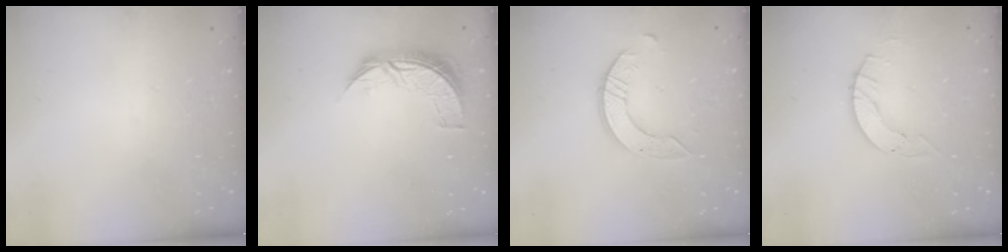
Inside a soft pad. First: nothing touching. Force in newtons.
{"total": 8.0, "press": 8.0, "slide": 0.3}
{"total": 5.3, "press": 5.3, "slide": 0.5}
{"total": 3.9, "press": 3.9, "slide": 0.4}